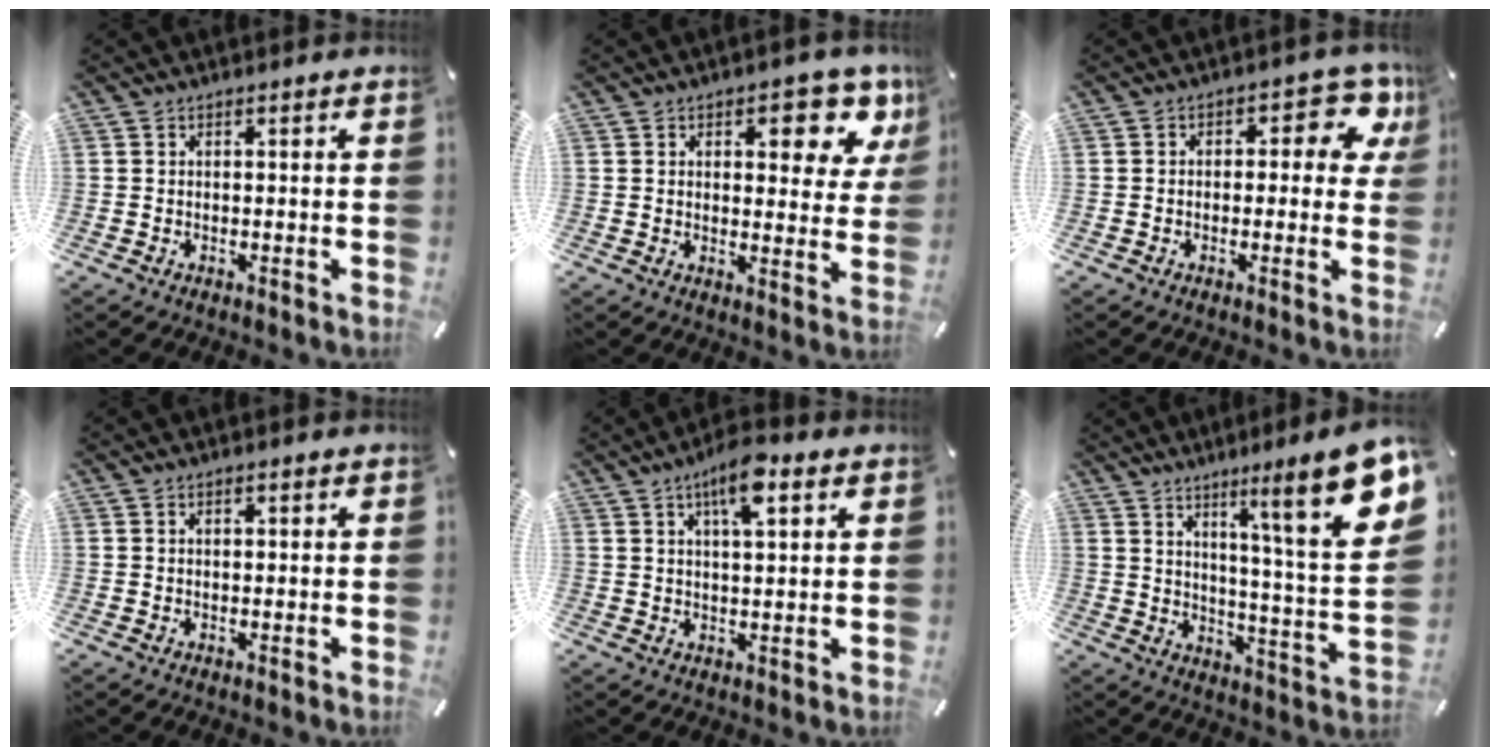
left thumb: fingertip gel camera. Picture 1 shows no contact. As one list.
[{"total": 9.2, "force": [4.9, 4.3, 6.4], "torque": [-0.070, -0.027, 0.077]}, {"total": 8.2, "force": [2.7, 4.6, 6.2], "torque": [-0.075, -0.011, 0.040]}, {"total": 0.9, "force": [0.4, 0.5, 0.7], "torque": [-0.014, 0.004, 0.005]}, {"total": 8.5, "force": [4.5, 2.7, 6.6], "torque": [-0.114, -0.001, 0.074]}, {"total": 18.6, "force": [10.4, 1.9, 15.3], "torque": [-0.220, -0.084, 0.148]}]